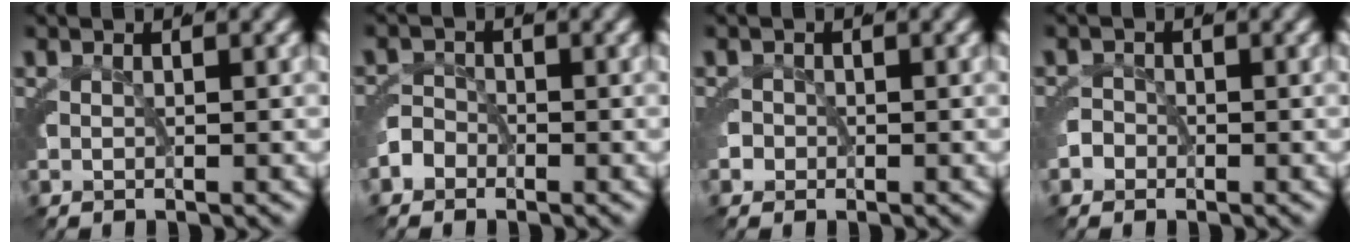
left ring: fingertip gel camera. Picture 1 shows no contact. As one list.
[{"total": 2.0, "force": [-1.4, 1.5, 0.1], "torque": [-0.015, -0.002, -0.028]}, {"total": 1.6, "force": [-0.7, 1.4, -0.2], "torque": [-0.010, -0.003, -0.017]}, {"total": 1.6, "force": [-1.1, 1.1, -0.2], "torque": [-0.009, -0.003, -0.023]}]